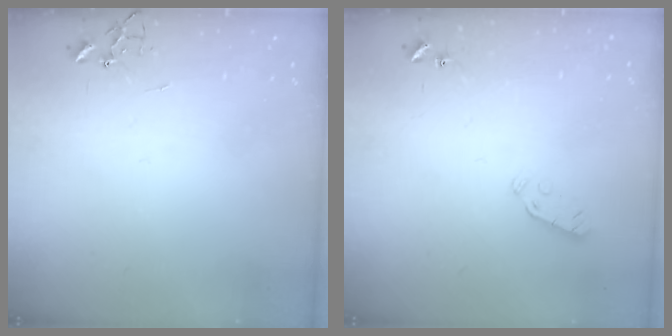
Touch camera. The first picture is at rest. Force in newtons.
{"total": 3.8, "press": 3.7, "slide": 0.8}